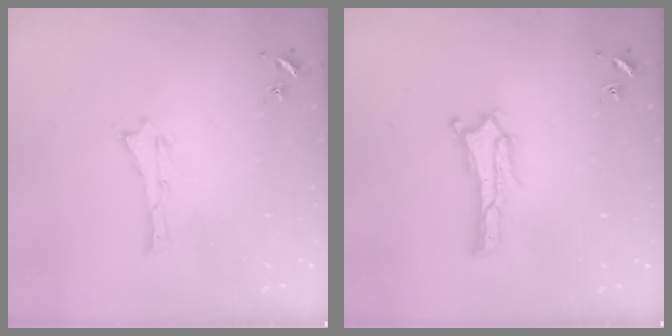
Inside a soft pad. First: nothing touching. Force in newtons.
{"total": 0.6, "press": 0.5, "slide": 0.2}